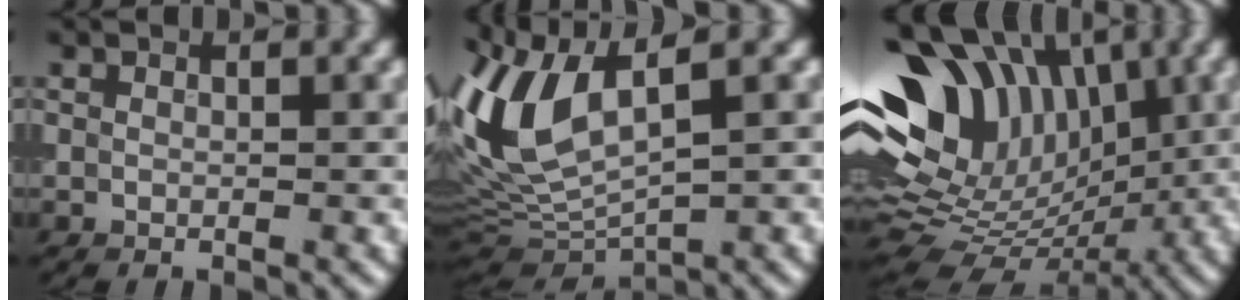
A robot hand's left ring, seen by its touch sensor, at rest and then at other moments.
{"total": 9.8, "force": [3.0, 4.2, 8.3], "torque": [-0.203, 0.008, 0.057]}
{"total": 13.4, "force": [3.4, 9.5, 8.8], "torque": [-0.166, 0.019, 0.069]}